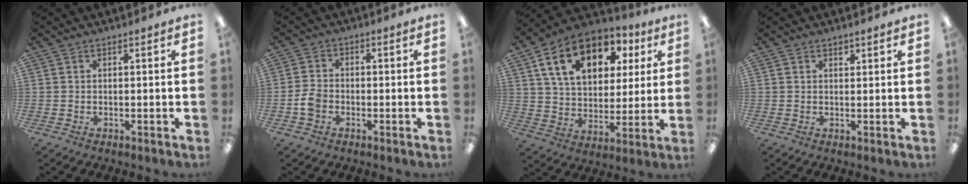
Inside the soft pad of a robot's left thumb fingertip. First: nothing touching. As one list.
[{"total": 4.2, "force": [-1.5, 3.2, 2.3], "torque": [-0.044, 0.010, -0.030]}, {"total": 17.4, "force": [8.6, 11.4, 10.0], "torque": [-0.169, -0.017, 0.156]}, {"total": 1.2, "force": [1.0, 0.5, 0.2], "torque": [0.003, -0.003, 0.018]}]